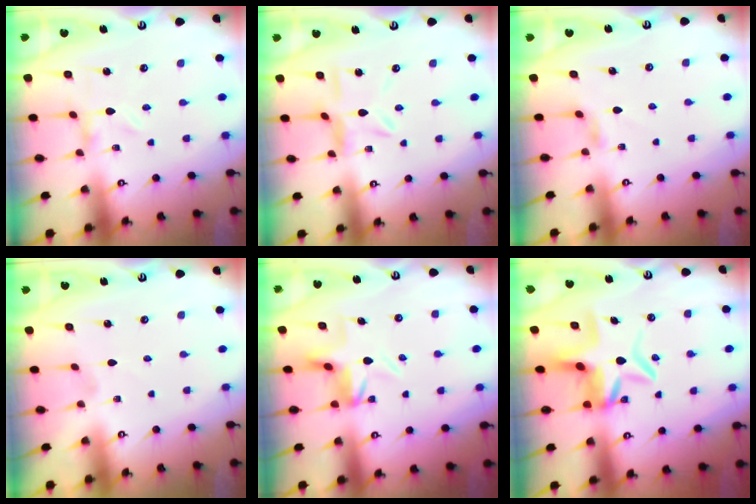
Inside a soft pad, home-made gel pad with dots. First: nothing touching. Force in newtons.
{"total": 6.9, "press": 6.9, "slide": 0.5}
{"total": 2.9, "press": 2.9, "slide": 0.5}
{"total": 0.9, "press": 0.9, "slide": 0.1}
{"total": 4.4, "press": 4.4, "slide": 0.5}
{"total": 8.5, "press": 8.4, "slide": 0.8}